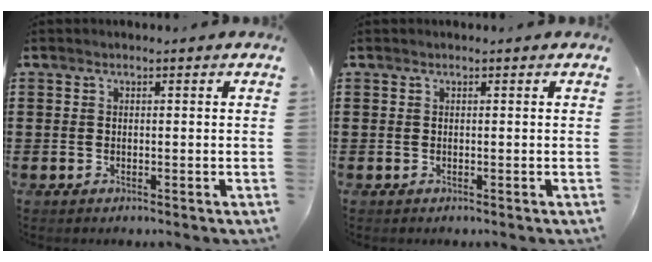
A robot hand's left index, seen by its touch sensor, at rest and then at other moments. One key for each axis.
{"total": 0.0}